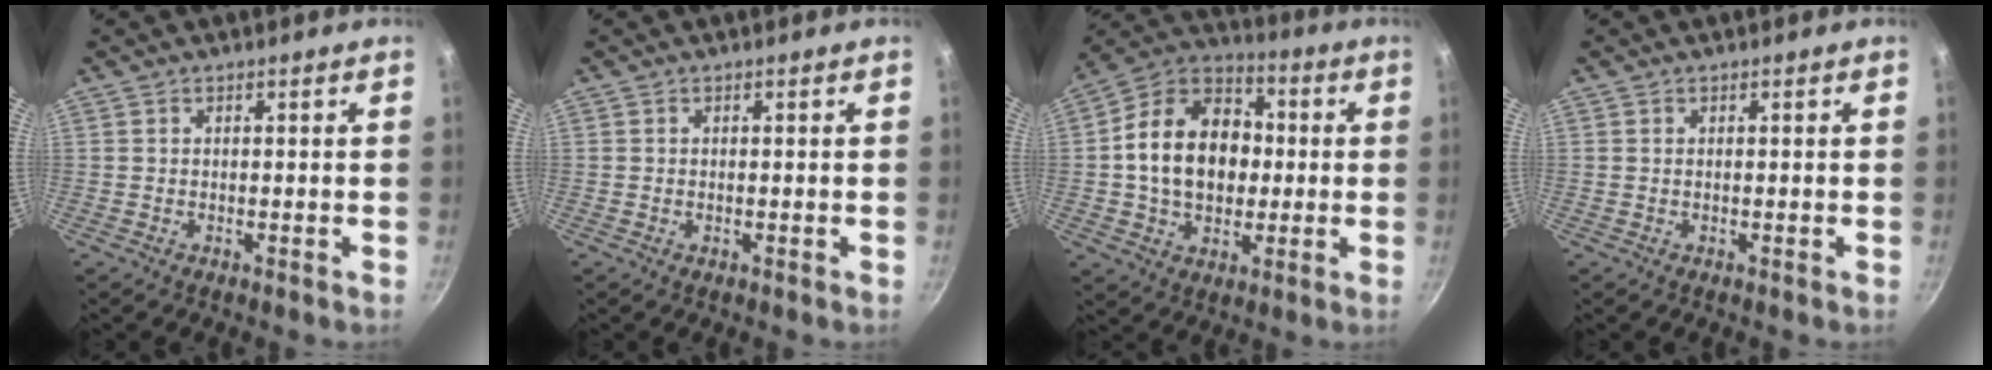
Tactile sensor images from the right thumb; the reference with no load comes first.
{"total": 0.0}
{"total": 18.1, "force": [0.3, 13.4, 12.1], "torque": [-0.174, 0.030, -0.004]}
{"total": 0.0}